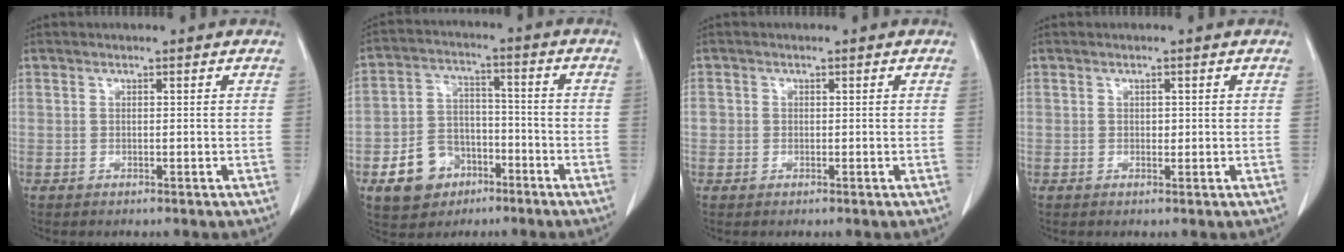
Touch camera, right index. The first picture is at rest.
{"total": 9.4, "force": [-4.6, 7.3, 3.8], "torque": [-0.080, 0.022, -0.070]}
{"total": 1.3, "force": [0.0, 1.3, 0.2], "torque": [0.006, 0.004, -0.001]}
{"total": 0.8, "force": [0.1, 0.6, 0.5], "torque": [-0.004, 0.002, 0.001]}